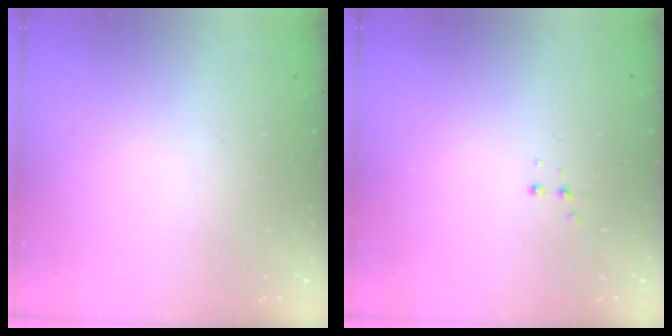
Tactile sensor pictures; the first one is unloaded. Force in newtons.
{"total": 2.7, "press": 2.7, "slide": 0.5}